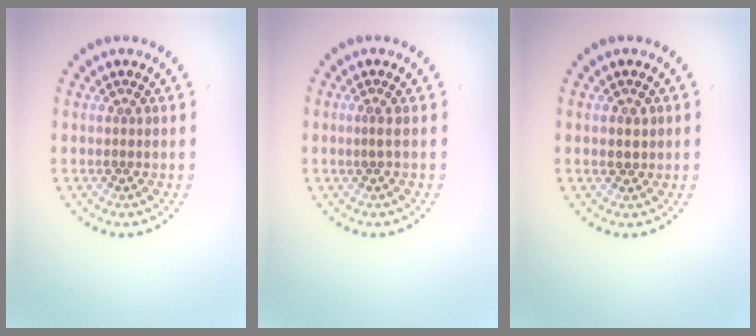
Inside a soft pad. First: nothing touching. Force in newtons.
{"total": 0.5, "press": 0.1, "slide": 0.5}
{"total": 1.1, "press": 1.1, "slide": 0.3}